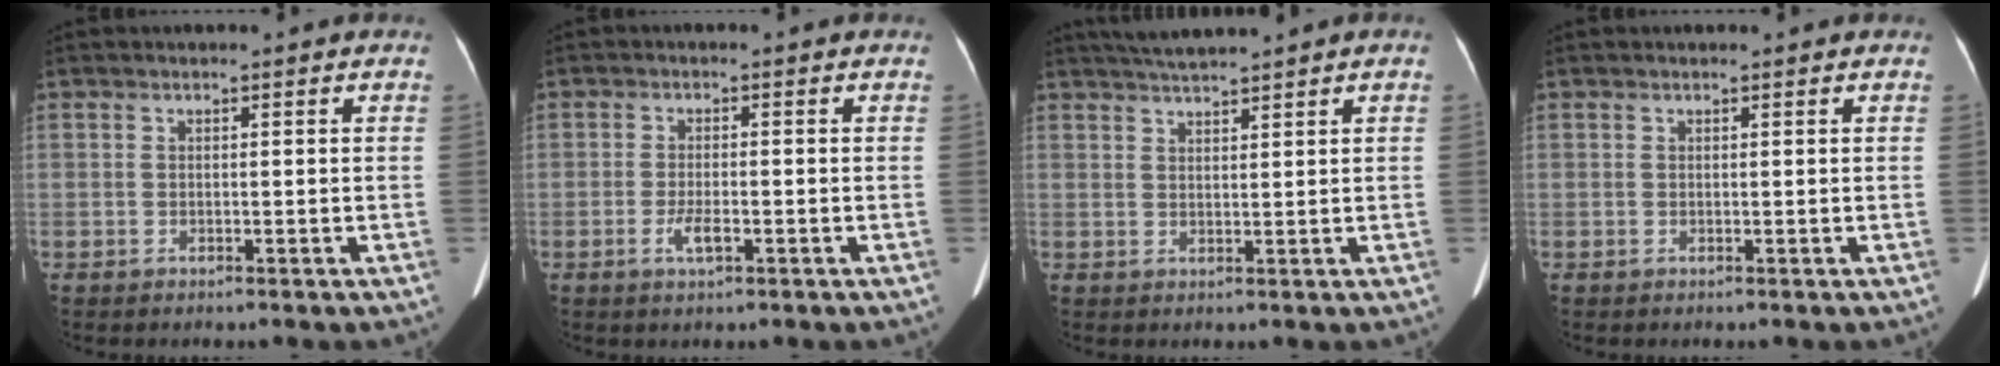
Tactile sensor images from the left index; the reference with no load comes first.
{"total": 2.5, "force": [-1.0, 0.7, 2.2], "torque": [-0.047, -0.002, -0.017]}
{"total": 4.4, "force": [4.0, -0.6, 1.7], "torque": [-0.033, 0.017, 0.075]}
{"total": 0.9, "force": [0.8, 0.1, 0.3], "torque": [-0.008, 0.011, 0.012]}